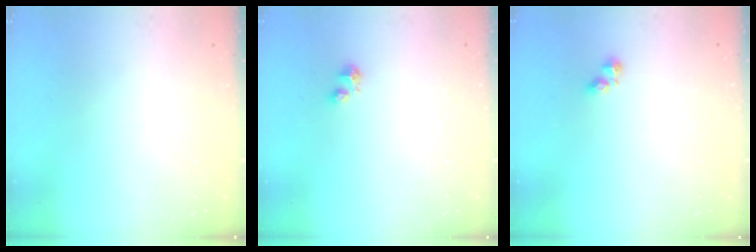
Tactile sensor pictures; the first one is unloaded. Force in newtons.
{"total": 2.8, "press": 2.8, "slide": 0.4}
{"total": 2.1, "press": 2.1, "slide": 0.3}